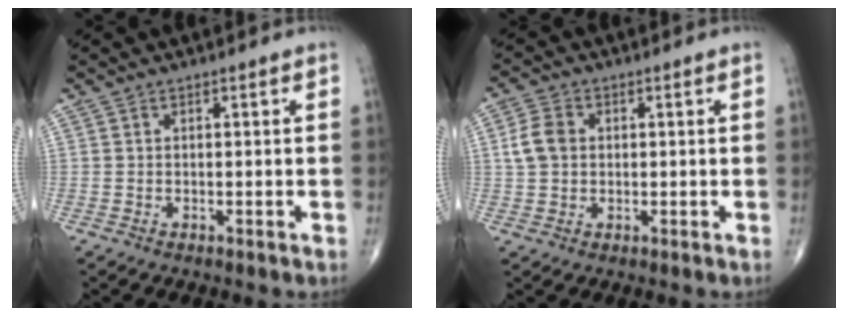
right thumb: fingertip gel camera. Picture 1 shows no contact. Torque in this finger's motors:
{"motor_torque": [-0.19, 0.25, 0.56, 0.05, 0.04]}